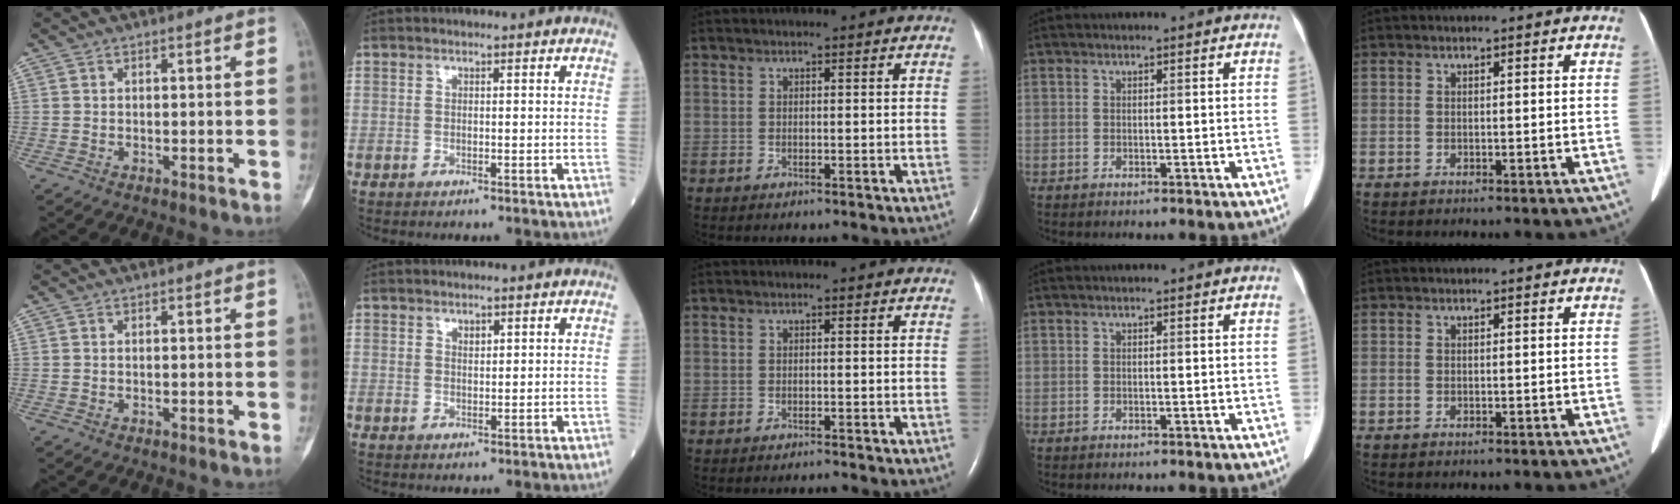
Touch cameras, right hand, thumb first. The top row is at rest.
{"index": {"total": 1.2, "force": [0.8, 0.6, 0.7], "torque": [-0.011, 0.000, 0.016]}, "middle": {"total": 0.6, "force": [-0.6, -0.1, 0.1], "torque": [-0.005, -0.002, -0.007]}}